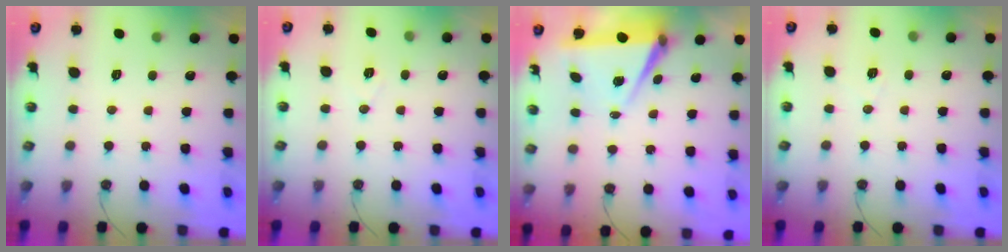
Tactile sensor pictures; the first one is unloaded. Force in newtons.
{"total": 5.6, "press": 3.4, "slide": 4.4}
{"total": 7.1, "press": 5.7, "slide": 4.3}
{"total": 5.2, "press": 4.9, "slide": 1.7}